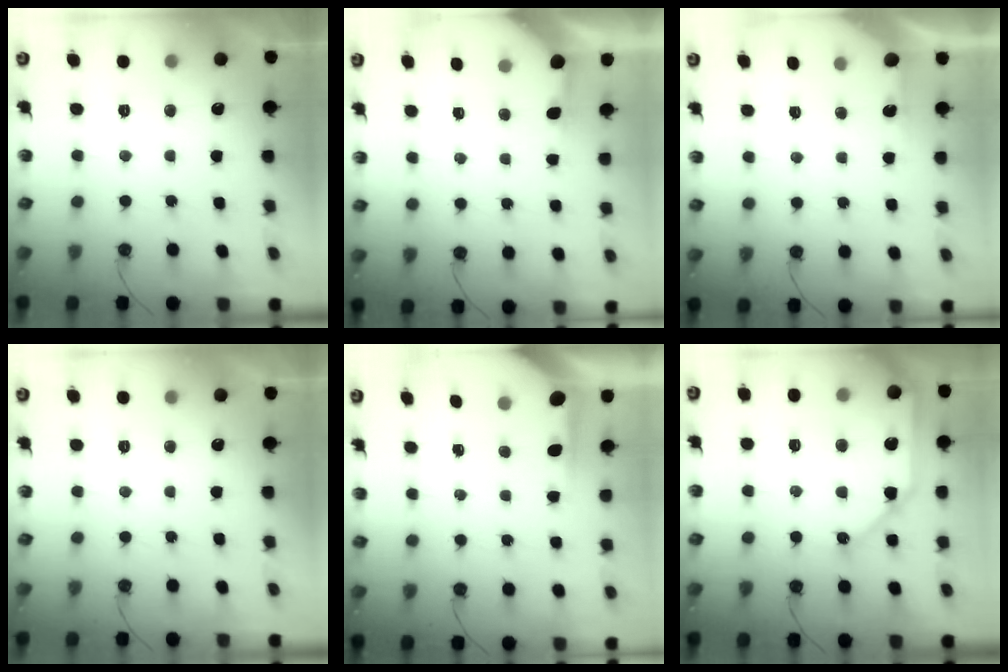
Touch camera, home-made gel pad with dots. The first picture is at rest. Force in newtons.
{"total": 3.9, "press": 3.8, "slide": 0.5}
{"total": 2.3, "press": 2.3, "slide": 0.2}
{"total": 0.0}
{"total": 4.3, "press": 4.3, "slide": 0.4}
{"total": 14.5, "press": 14.3, "slide": 2.0}